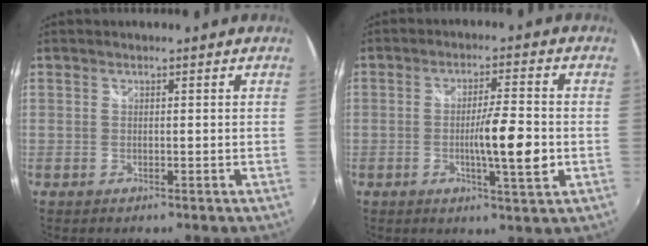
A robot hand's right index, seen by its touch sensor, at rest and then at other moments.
{"total": 8.1, "force": [-1.7, 0.5, 7.9], "torque": [-0.129, -0.011, -0.026]}